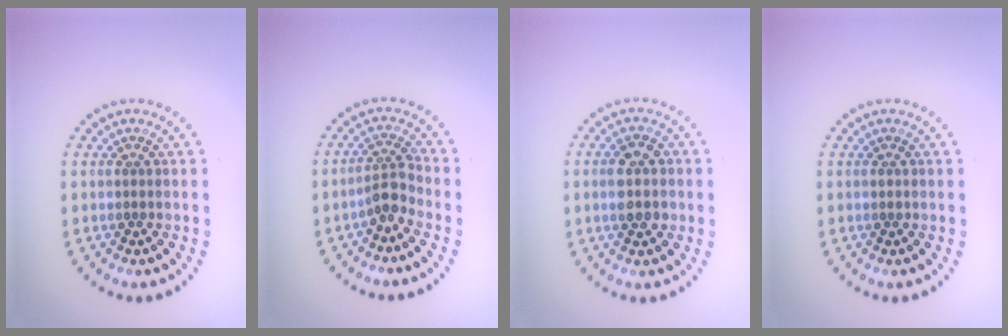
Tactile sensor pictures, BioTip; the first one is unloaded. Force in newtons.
{"total": 2.3, "press": 1.8, "slide": 1.4}
{"total": 3.5, "press": 3.5, "slide": 0.3}
{"total": 0.5, "press": 0.5, "slide": 0.1}